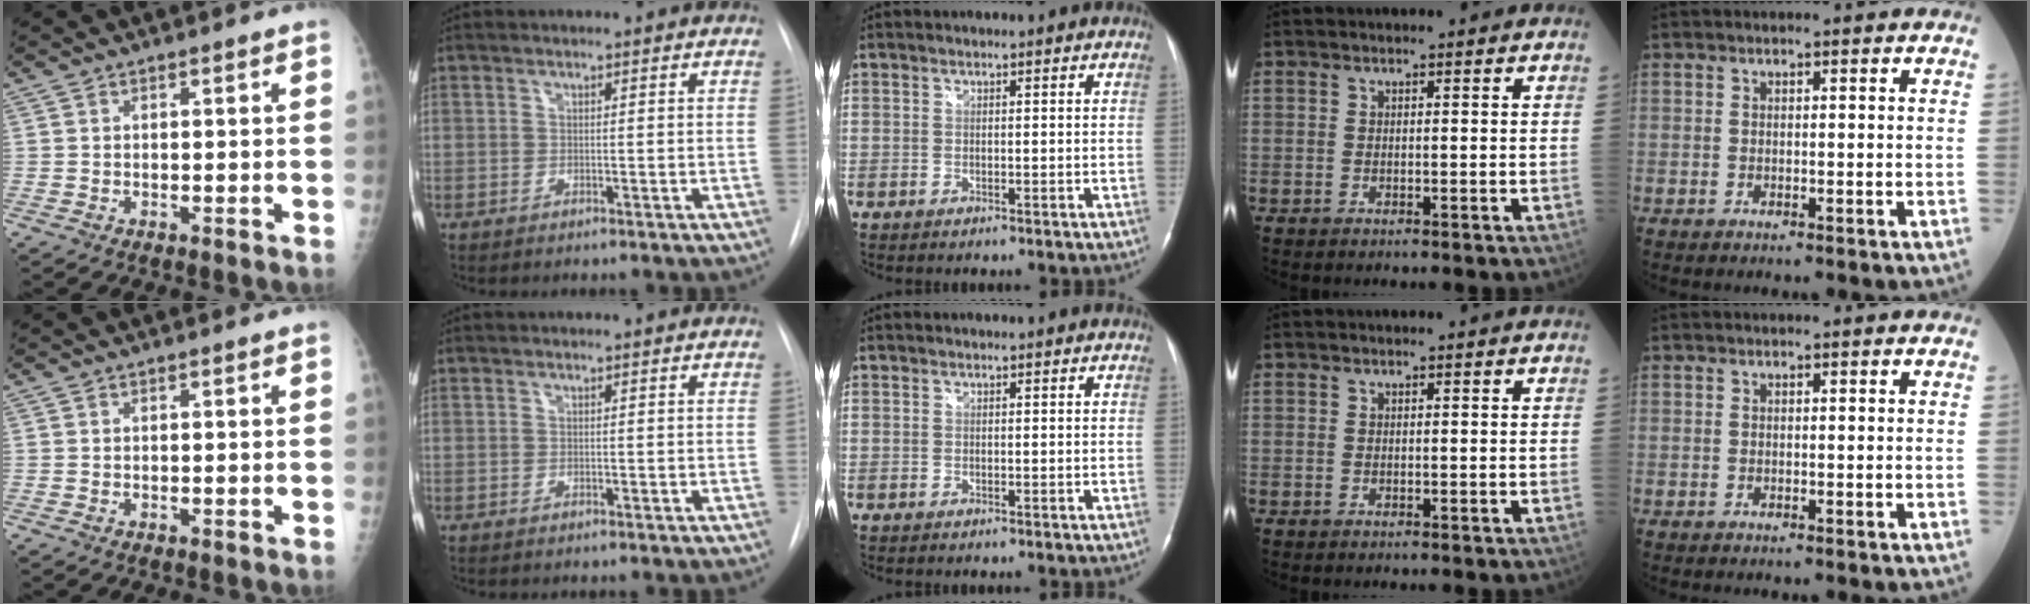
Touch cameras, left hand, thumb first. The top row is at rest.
{}